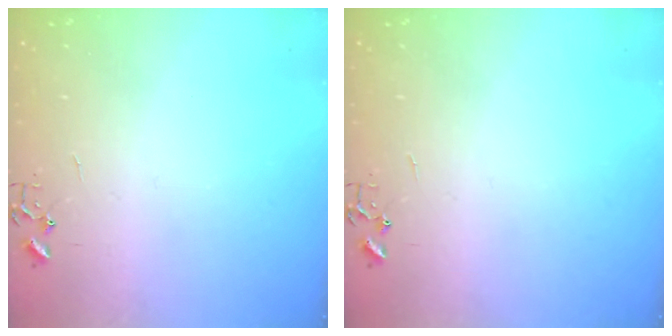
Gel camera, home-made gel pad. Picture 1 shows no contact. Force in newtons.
{"total": 0.0}